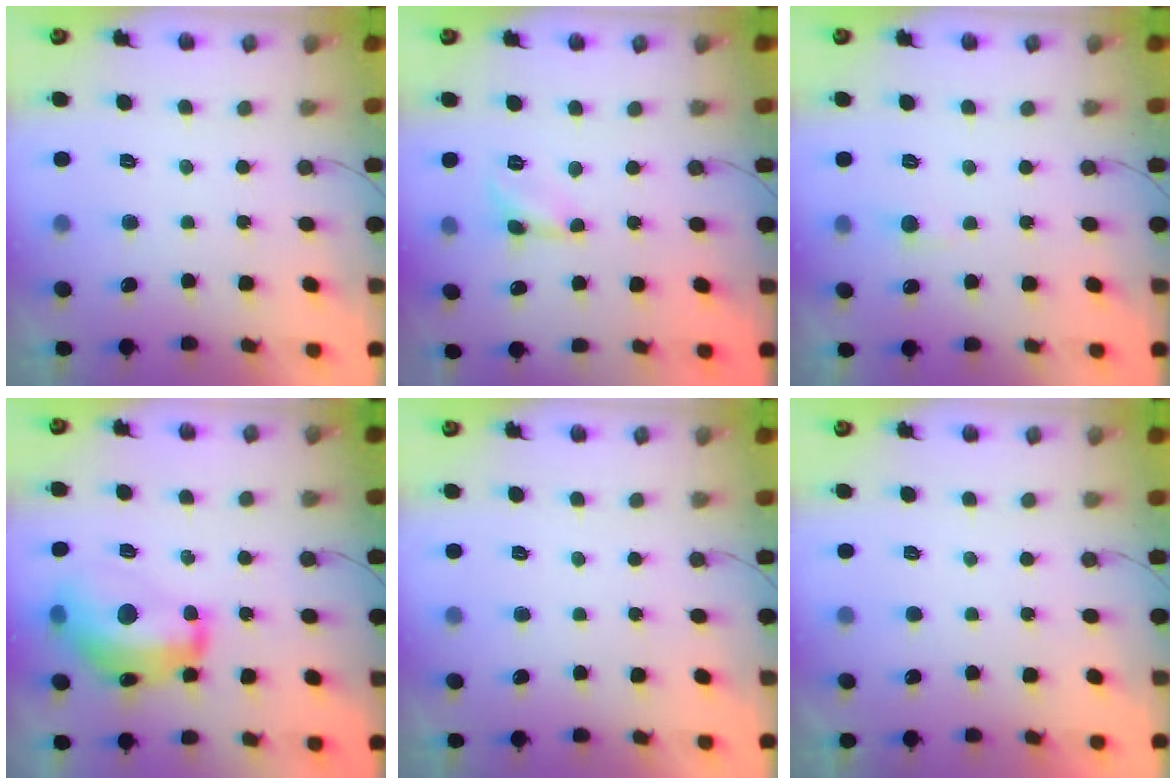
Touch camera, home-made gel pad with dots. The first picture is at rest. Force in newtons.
{"total": 2.8, "press": 2.7, "slide": 0.3}
{"total": 3.1, "press": 3.1, "slide": 0.4}
{"total": 17.3, "press": 17.3, "slide": 1.1}
{"total": 0.0}
{"total": 0.0}